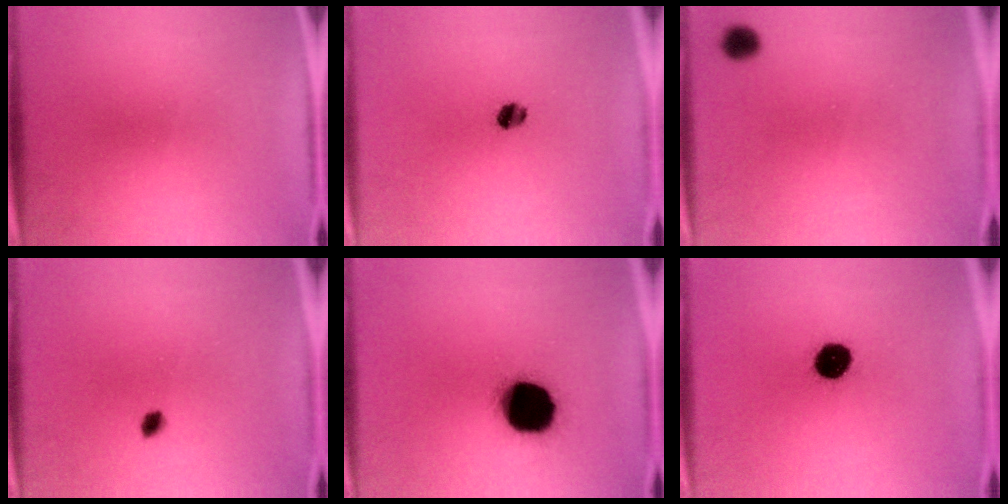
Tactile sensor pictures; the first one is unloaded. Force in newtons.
{"total": 3.0}
{"total": 2.2}
{"total": 1.5}
{"total": 18.5}
{"total": 8.6}